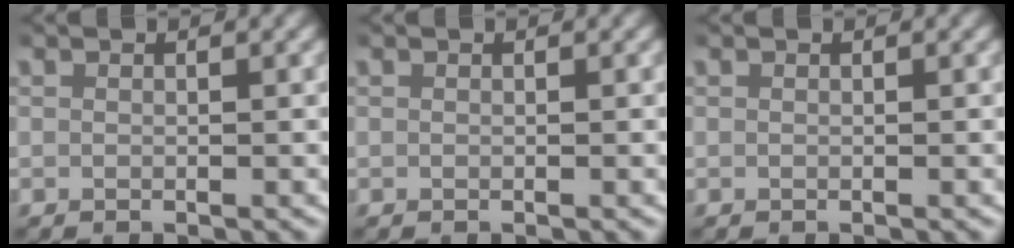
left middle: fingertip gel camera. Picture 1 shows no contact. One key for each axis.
{"total": 0.0}
{"total": 0.0}